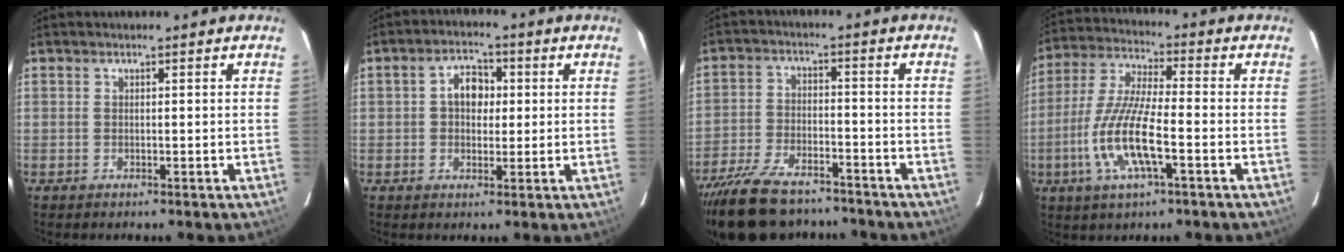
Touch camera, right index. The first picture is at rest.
{"total": 5.3, "force": [0.6, 3.9, 3.4], "torque": [-0.058, 0.019, 0.010]}
{"total": 17.3, "force": [-14.1, 6.8, 7.4], "torque": [-0.170, -0.012, -0.225]}
{"total": 13.4, "force": [-4.3, 2.9, 12.4], "torque": [-0.260, -0.008, -0.083]}